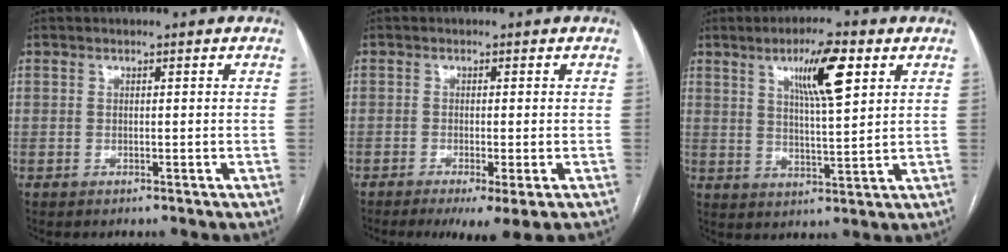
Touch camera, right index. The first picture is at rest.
{"total": 5.7, "force": [-3.4, 0.2, 4.6], "torque": [-0.062, -0.016, -0.053]}
{"total": 9.3, "force": [4.4, 1.2, 8.2], "torque": [-0.141, 0.004, 0.073]}